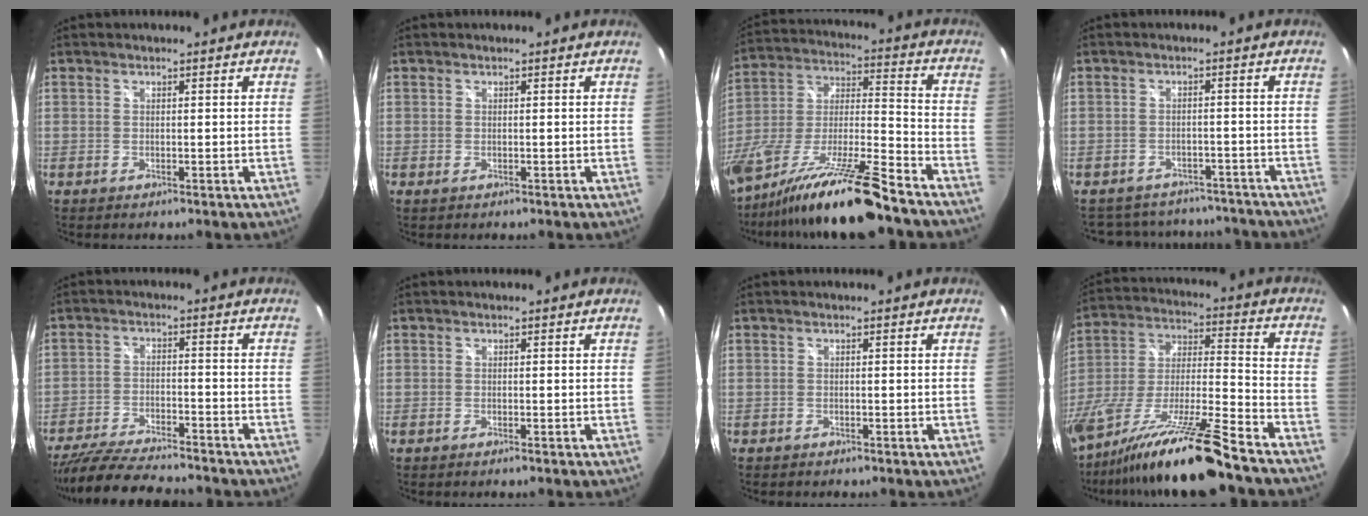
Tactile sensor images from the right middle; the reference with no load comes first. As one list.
[{"total": 0.0}, {"total": 21.3, "force": [-15.9, 0.9, 14.1], "torque": [-0.256, -0.042, -0.280]}, {"total": 16.6, "force": [-14.2, 6.9, 5.1], "torque": [-0.107, 0.026, -0.174]}, {"total": 15.3, "force": [-13.4, 2.8, 6.8], "torque": [-0.151, -0.023, -0.223]}, {"total": 0.5, "force": [-0.4, -0.1, 0.3], "torque": [-0.002, 0.001, -0.009]}, {"total": 0.7, "force": [-0.6, 0.4, 0.0], "torque": [-0.005, -0.001, -0.011]}, {"total": 22.9, "force": [-17.5, -0.2, 14.8], "torque": [-0.265, -0.053, -0.307]}]